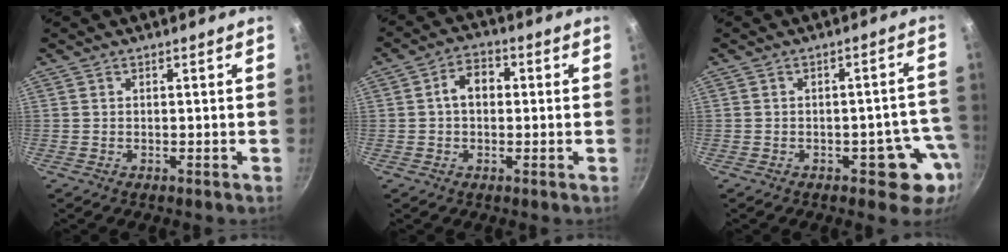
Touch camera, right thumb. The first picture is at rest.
{"total": 5.8, "force": [0.5, 4.1, 4.1], "torque": [-0.043, 0.017, -0.001]}
{"total": 7.5, "force": [-3.2, 4.4, 5.2], "torque": [-0.003, 0.033, -0.032]}